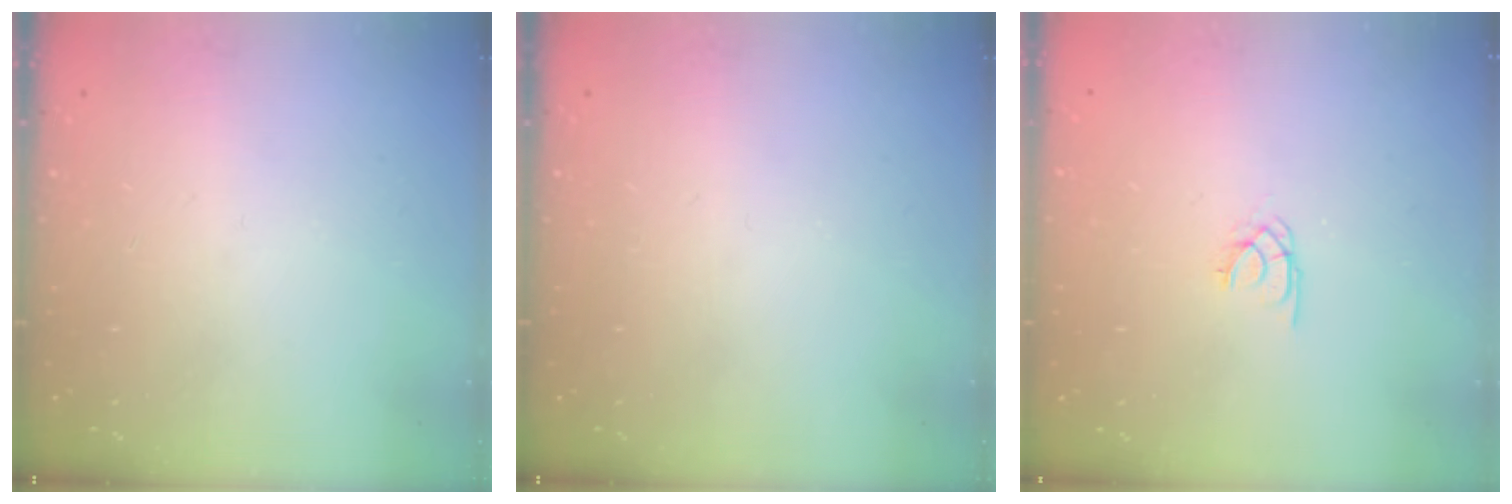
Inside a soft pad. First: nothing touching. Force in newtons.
{"total": 0.0}
{"total": 1.8, "press": 1.8, "slide": 0.3}